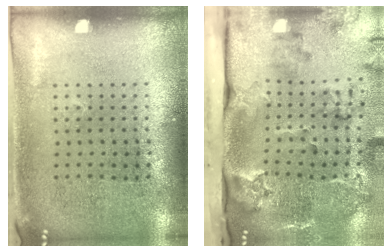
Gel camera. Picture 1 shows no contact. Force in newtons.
{"total": 4.0, "press": 2.7, "slide": 3.0}